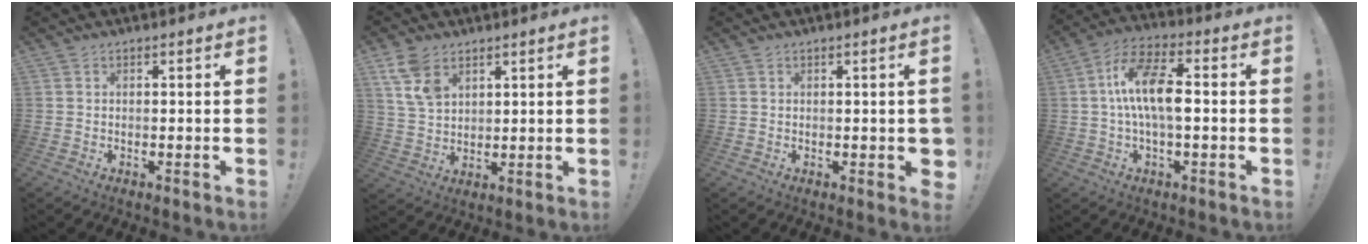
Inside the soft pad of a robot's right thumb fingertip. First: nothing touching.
{"total": 8.7, "force": [4.8, 5.3, 4.9], "torque": [-0.099, -0.013, 0.095]}
{"total": 1.8, "force": [0.0, 1.0, 1.5], "torque": [-0.020, 0.002, 0.002]}
{"total": 13.0, "force": [0.0, 5.3, 11.9], "torque": [-0.229, 0.011, -0.002]}